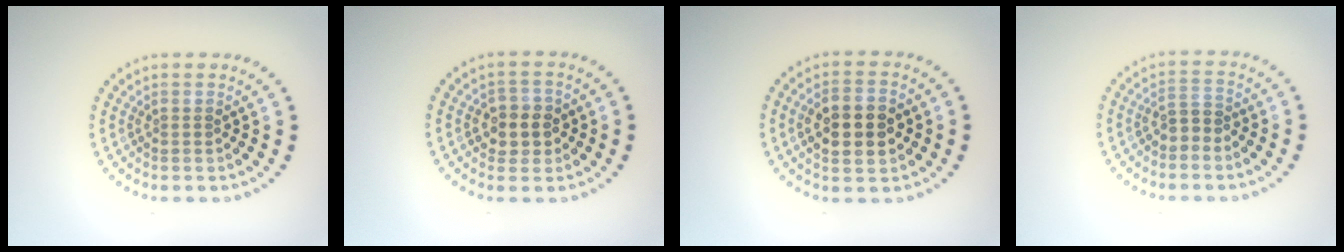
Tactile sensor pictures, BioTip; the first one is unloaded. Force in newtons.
{"total": 2.7, "press": 2.6, "slide": 0.7}
{"total": 5.0, "press": 5.0, "slide": 0.2}
{"total": 2.0, "press": 1.8, "slide": 1.0}